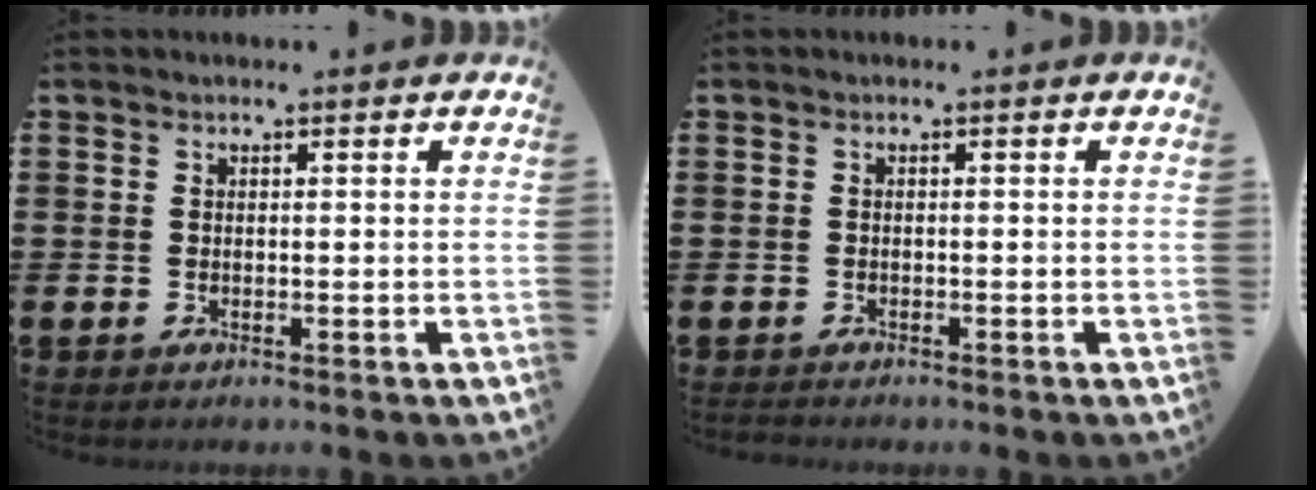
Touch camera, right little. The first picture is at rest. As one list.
[{"total": 0.0}]